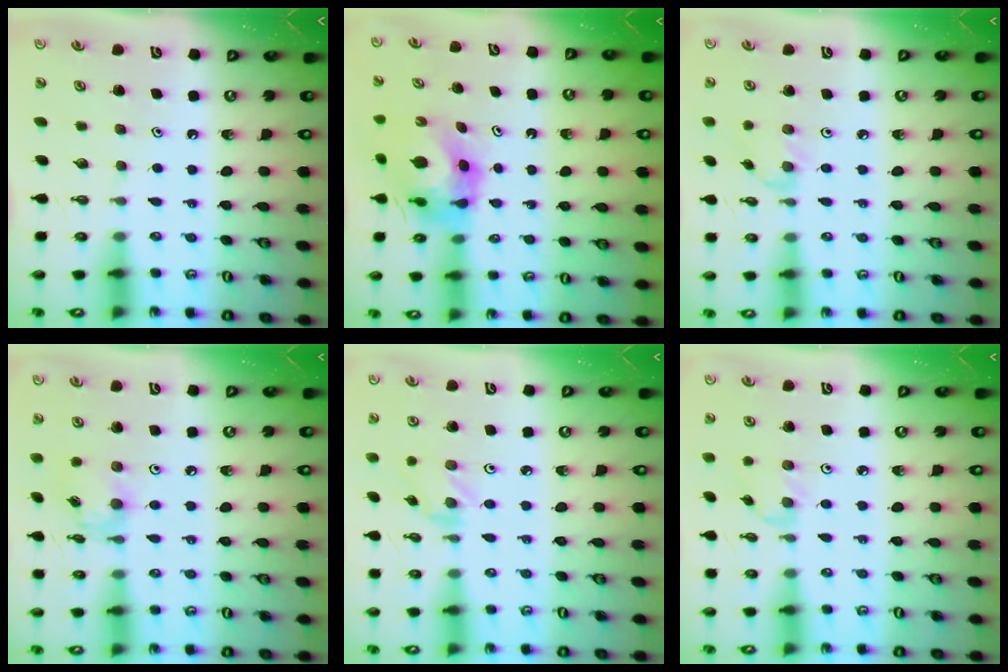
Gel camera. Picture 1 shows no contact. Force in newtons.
{"total": 6.8, "press": 6.8, "slide": 0.5}
{"total": 2.0, "press": 2.0, "slide": 0.4}
{"total": 9.1, "press": 9.1, "slide": 0.5}
{"total": 0.8, "press": 0.8, "slide": 0.1}
{"total": 0.7, "press": 0.7, "slide": 0.2}